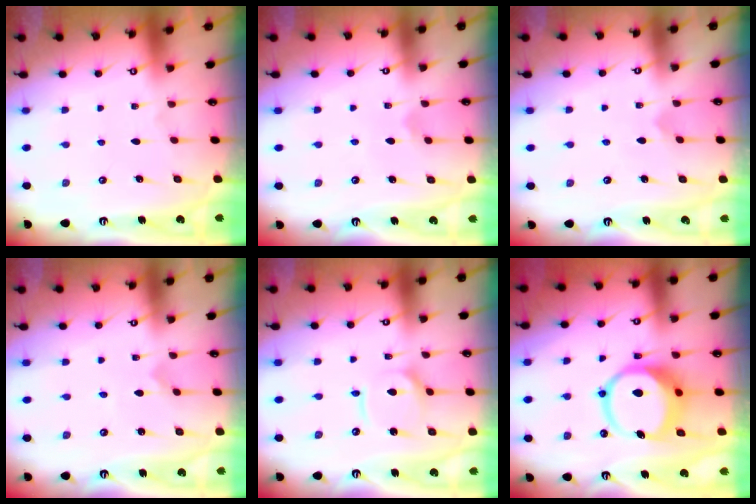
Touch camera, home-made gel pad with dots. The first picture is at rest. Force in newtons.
{"total": 2.8, "press": 2.8, "slide": 0.6}
{"total": 2.3, "press": 2.3, "slide": 0.2}
{"total": 0.0}
{"total": 8.2, "press": 8.2, "slide": 0.8}
{"total": 12.2, "press": 12.1, "slide": 1.7}